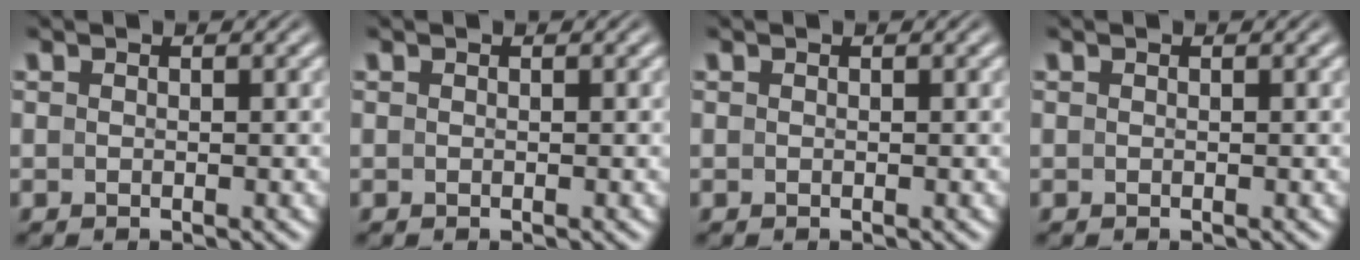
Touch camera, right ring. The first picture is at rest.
{"total": 0.0}
{"total": 0.0}
{"total": 0.0}